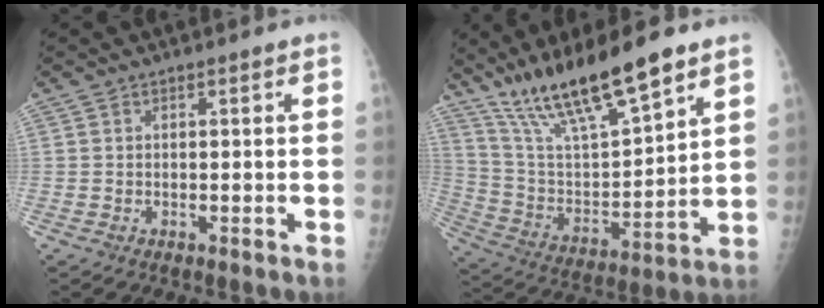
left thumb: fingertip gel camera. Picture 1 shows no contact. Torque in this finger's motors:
{"motor_torque": [0.60, 0.29, 1.39, -1.37, 0.27]}